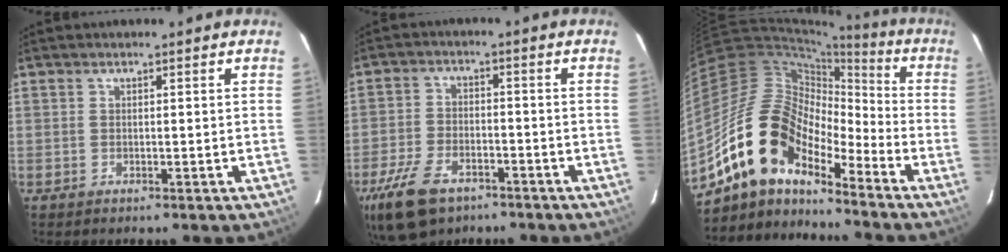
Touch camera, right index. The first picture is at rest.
{"total": 12.9, "force": [-8.2, 7.0, 7.1], "torque": [-0.180, -0.014, -0.150]}
{"total": 15.9, "force": [-11.9, 6.8, 8.1], "torque": [-0.139, 0.008, -0.236]}